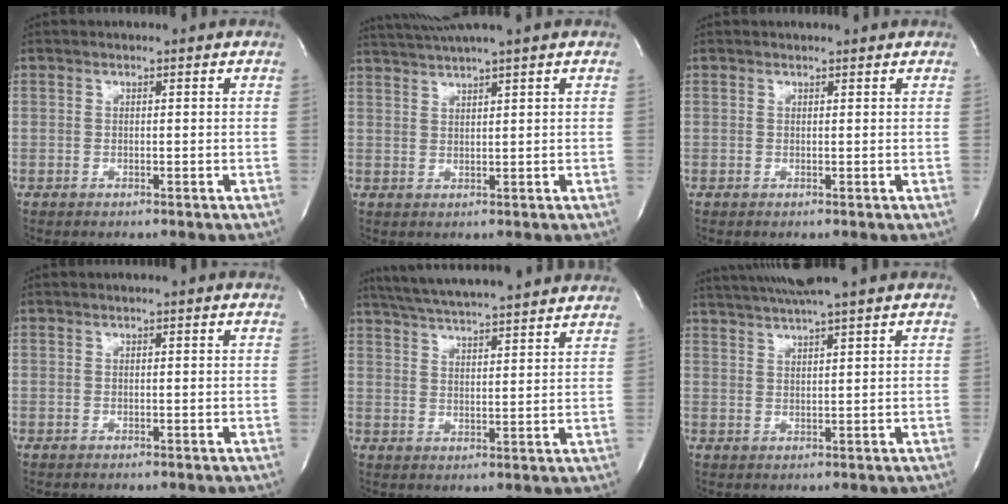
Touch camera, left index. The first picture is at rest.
{"total": 5.4, "force": [4.7, -1.7, 2.2], "torque": [-0.040, 0.013, 0.085]}
{"total": 2.2, "force": [2.1, 0.5, 0.3], "torque": [-0.010, 0.010, 0.020]}
{"total": 0.9, "force": [0.8, 0.0, 0.3], "torque": [-0.010, 0.004, 0.008]}
{"total": 21.0, "force": [19.0, 1.7, 8.9], "torque": [-0.153, 0.021, 0.262]}
{"total": 9.0, "force": [7.8, -0.9, 4.4], "torque": [-0.082, 0.024, 0.118]}